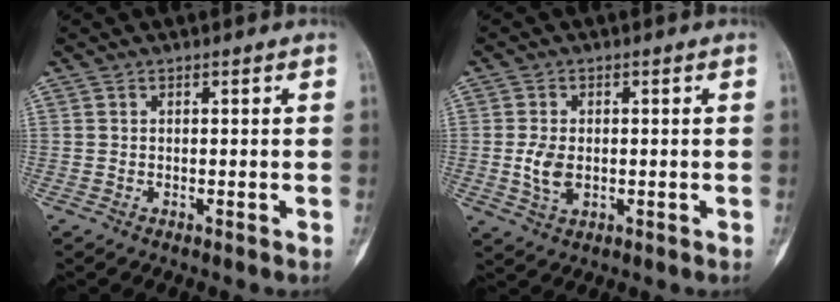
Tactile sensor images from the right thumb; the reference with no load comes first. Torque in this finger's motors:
{"motor_torque": [0.73, 1.08, 0.60, -0.40, 0.19]}